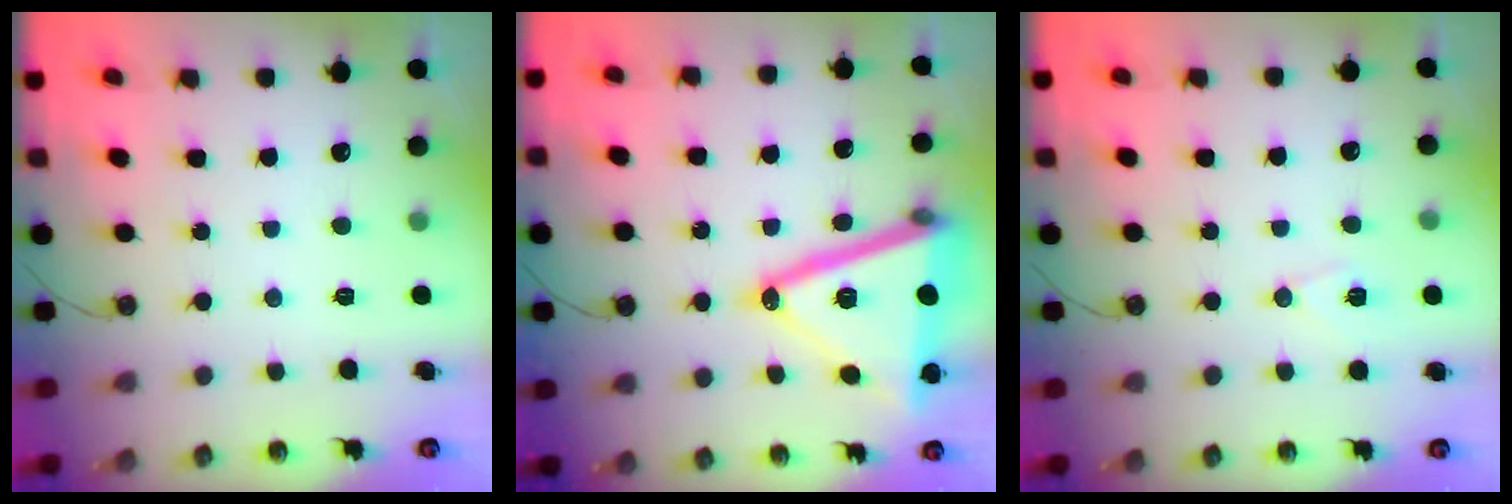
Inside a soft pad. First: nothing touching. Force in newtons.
{"total": 23.6, "press": 23.3, "slide": 3.6}
{"total": 6.8, "press": 6.6, "slide": 1.8}